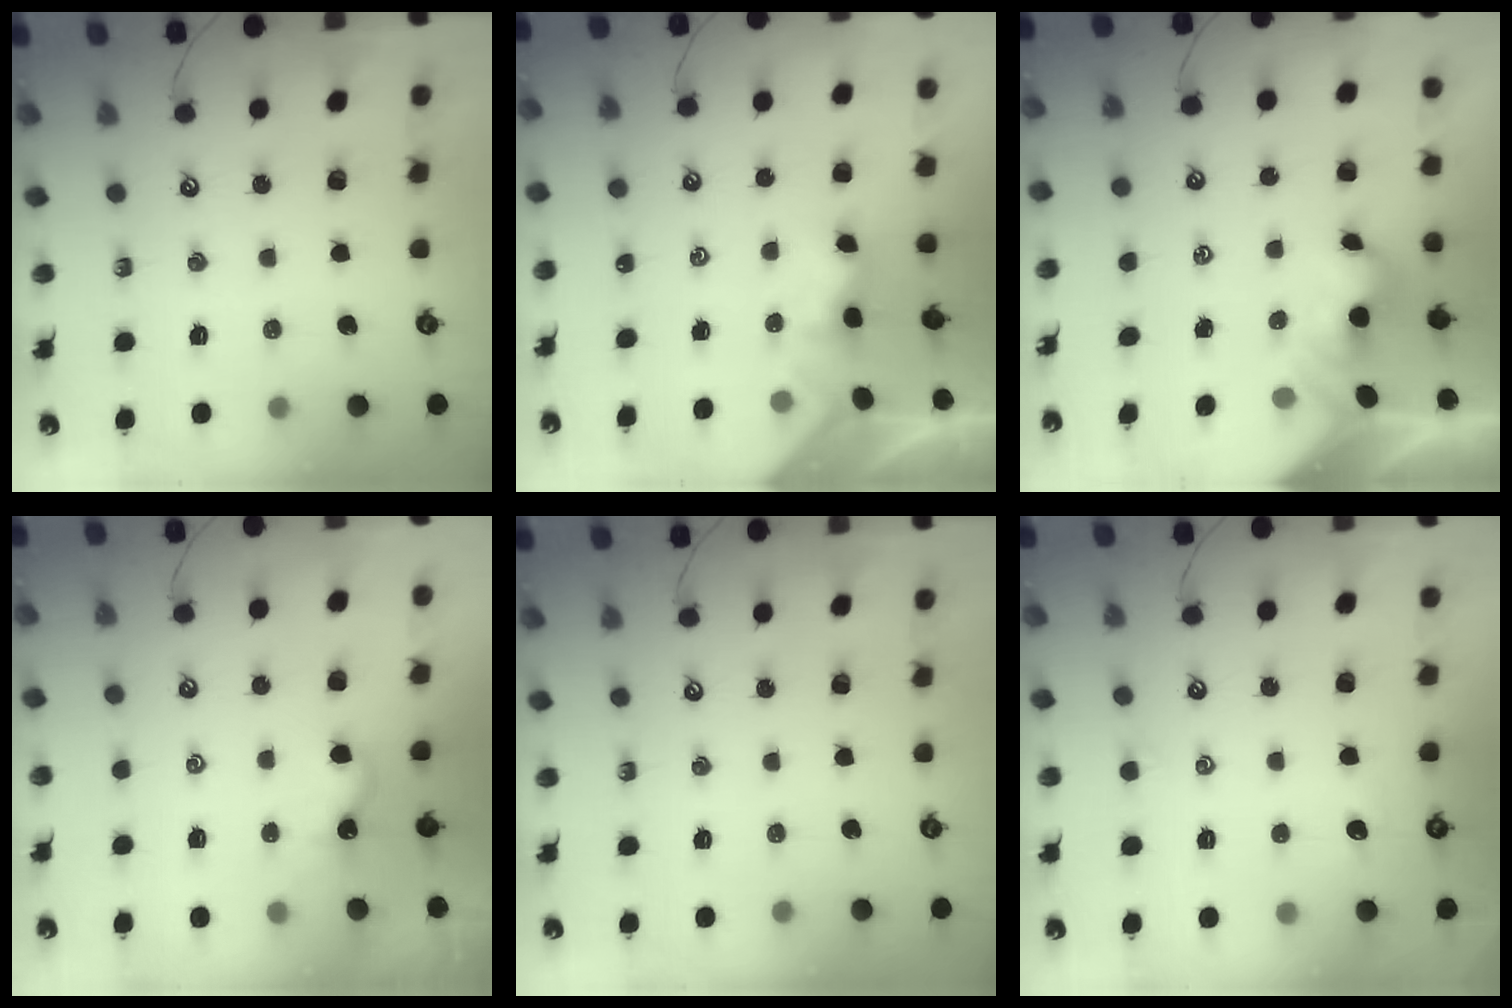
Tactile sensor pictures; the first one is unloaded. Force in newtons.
{"total": 1.8, "press": 1.7, "slide": 0.5}
{"total": 3.9, "press": 3.8, "slide": 0.8}
{"total": 0.9, "press": 0.8, "slide": 0.3}
{"total": 0.0}
{"total": 0.8, "press": 0.7, "slide": 0.5}